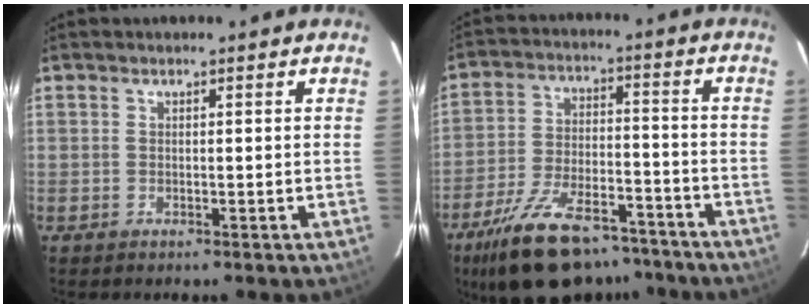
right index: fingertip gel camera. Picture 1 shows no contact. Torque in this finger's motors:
{"motor_torque": [1.39, -0.75, 0.52, 0.15]}